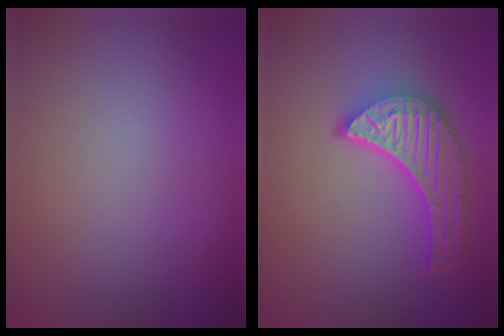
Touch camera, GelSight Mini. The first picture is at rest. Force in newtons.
{"total": 5.8, "press": 4.3, "slide": 3.8}